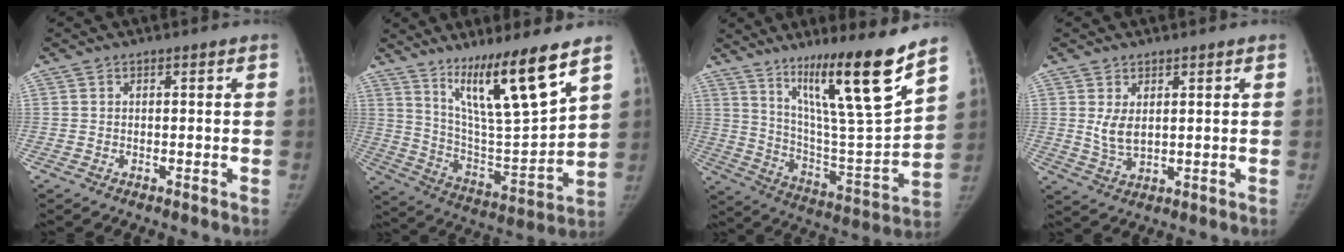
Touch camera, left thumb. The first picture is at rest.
{"total": 18.7, "force": [11.9, 2.2, 14.3], "torque": [-0.219, -0.078, 0.216]}
{"total": 22.3, "force": [14.0, 2.0, 17.2], "torque": [-0.253, -0.077, 0.241]}
{"total": 4.3, "force": [1.3, 2.4, 3.3], "torque": [-0.058, -0.014, 0.035]}